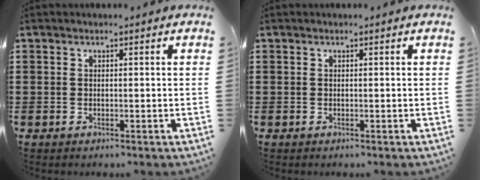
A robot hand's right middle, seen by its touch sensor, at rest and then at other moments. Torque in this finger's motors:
{"motor_torque": [0.00, 0.00, 0.00, 0.00]}